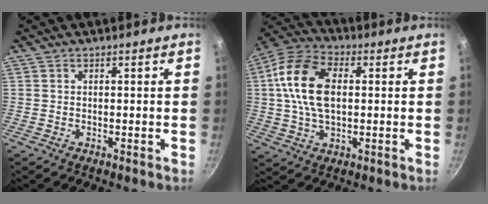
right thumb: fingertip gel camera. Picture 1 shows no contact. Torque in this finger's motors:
{"motor_torque": [-0.09, 1.47, 1.98, -0.56, 0.24]}